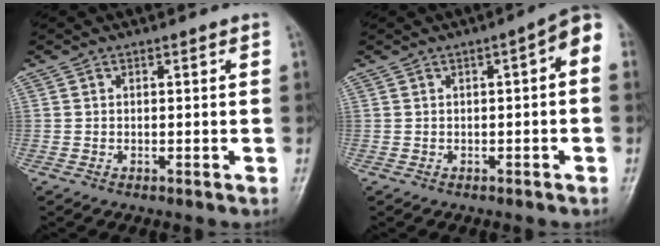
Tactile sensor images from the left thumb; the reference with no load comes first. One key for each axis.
{"total": 4.8, "fx": 0.2, "fy": 1.6, "fz": 4.5, "tx": -0.050, "ty": 0.026, "tz": -0.007}